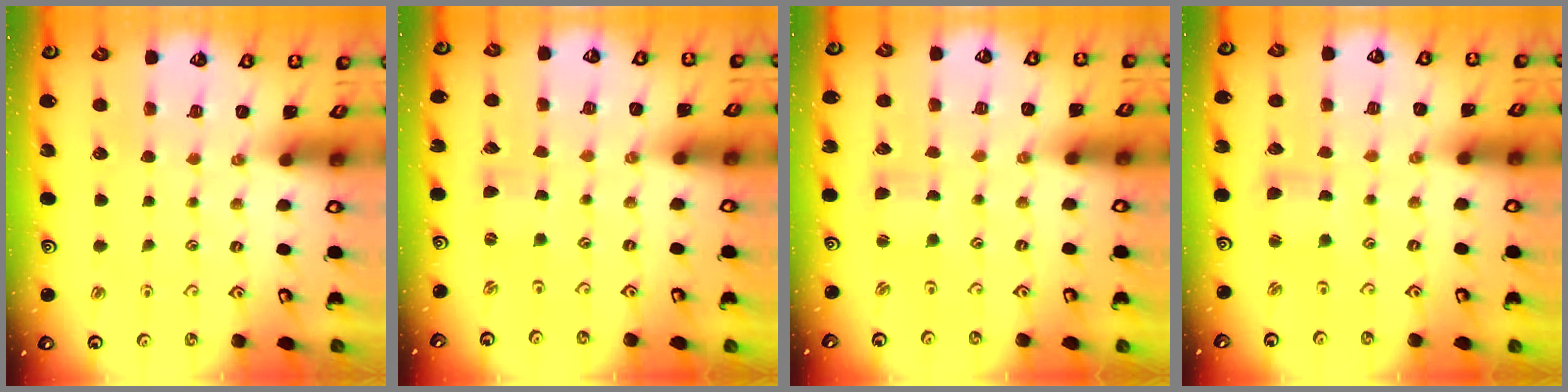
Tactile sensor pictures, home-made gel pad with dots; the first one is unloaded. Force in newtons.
{"total": 0.0}
{"total": 1.3, "press": 1.3, "slide": 0.3}
{"total": 2.0, "press": 2.0, "slide": 0.3}